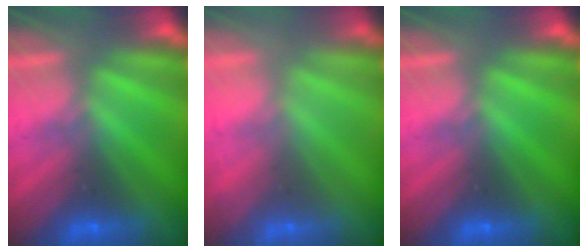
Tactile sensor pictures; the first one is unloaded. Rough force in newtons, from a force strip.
{"total": 2.2}
{"total": 0.0}